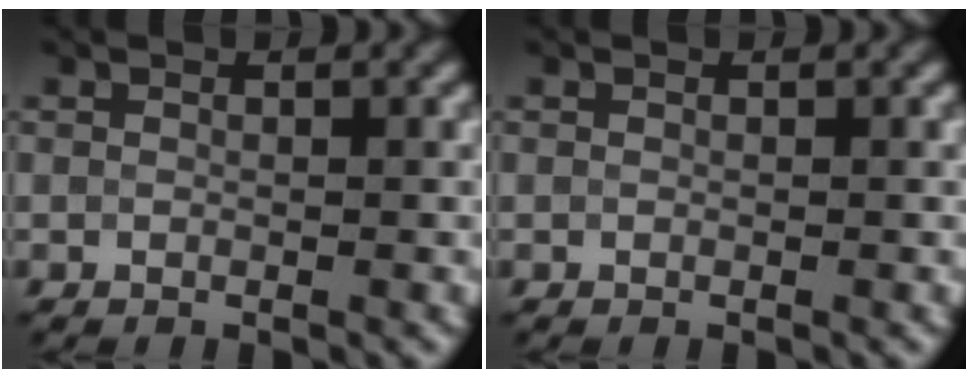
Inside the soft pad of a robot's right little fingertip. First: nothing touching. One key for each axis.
{"total": 0.0}